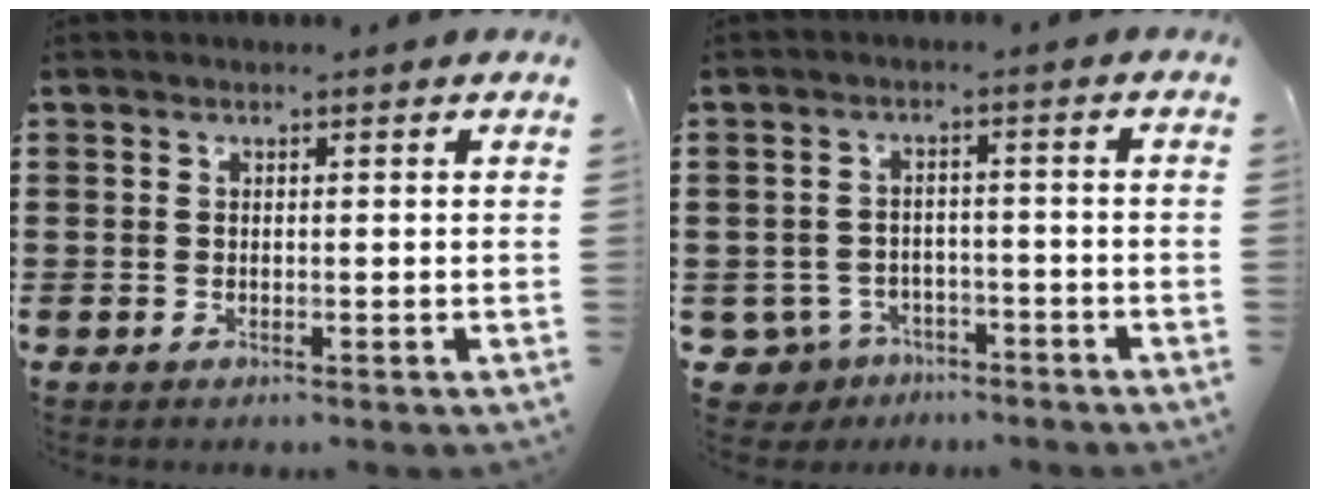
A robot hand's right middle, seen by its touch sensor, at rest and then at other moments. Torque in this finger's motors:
{"motor_torque": [-0.29, 0.25, -0.04, -0.03]}